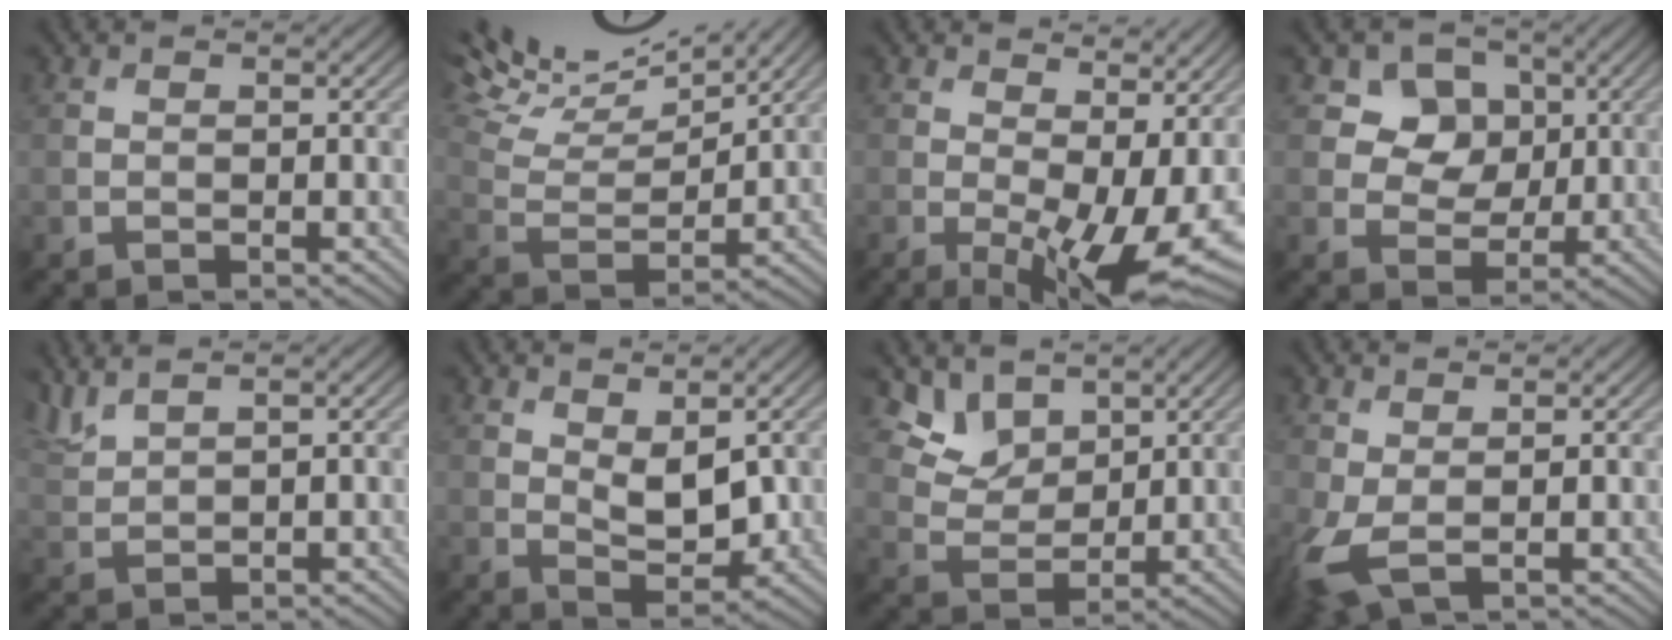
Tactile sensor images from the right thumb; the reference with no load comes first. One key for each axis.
{"total": 11.9, "fx": 10.0, "fy": 2.5, "fz": 5.8, "tx": -0.124, "ty": -0.003, "tz": 0.148}
{"total": 12.3, "fx": -0.1, "fy": 5.5, "fz": 11.0, "tx": -0.161, "ty": -0.015, "tz": 0.019}
{"total": 7.6, "fx": 3.4, "fy": 6.2, "fz": 2.9, "tx": -0.070, "ty": -0.017, "tz": 0.075}
{"total": 3.2, "fx": 2.7, "fy": 0.5, "fz": 1.6, "tx": -0.044, "ty": 0.011, "tz": 0.064}
{"total": 4.5, "fx": 1.3, "fy": 2.2, "fz": 3.7, "tx": -0.067, "ty": -0.006, "tz": 0.029}
{"total": 7.0, "fx": 5.1, "fy": 3.9, "fz": 2.8, "tx": -0.072, "ty": -0.021, "tz": 0.114}
{"total": 4.2, "fx": -0.1, "fy": 1.8, "fz": 3.8, "tx": -0.104, "ty": -0.005, "tz": -0.003}